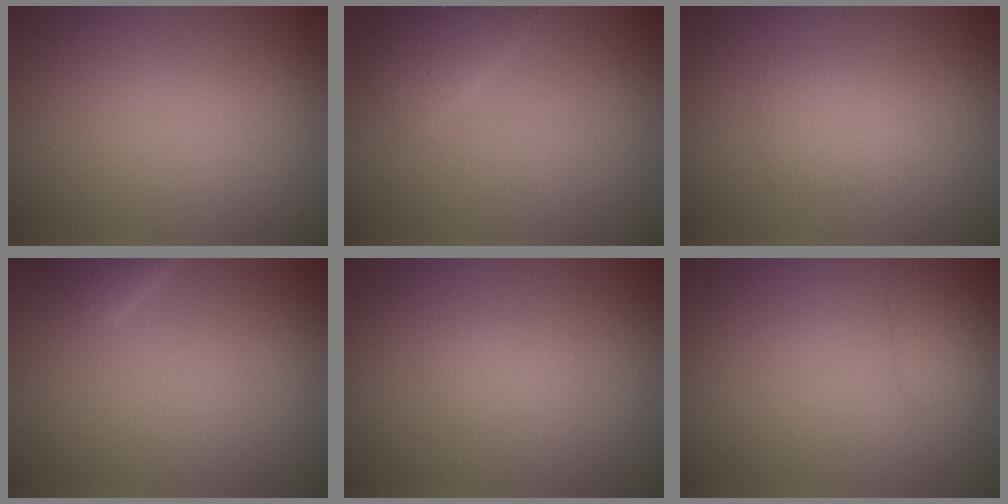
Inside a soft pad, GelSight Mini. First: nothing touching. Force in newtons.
{"total": 1.7, "press": 1.7, "slide": 0.1}
{"total": 1.5, "press": 1.5, "slide": 0.1}
{"total": 1.6, "press": 1.6, "slide": 0.2}
{"total": 0.7, "press": 0.7, "slide": 0.1}
{"total": 1.6, "press": 1.6, "slide": 0.1}